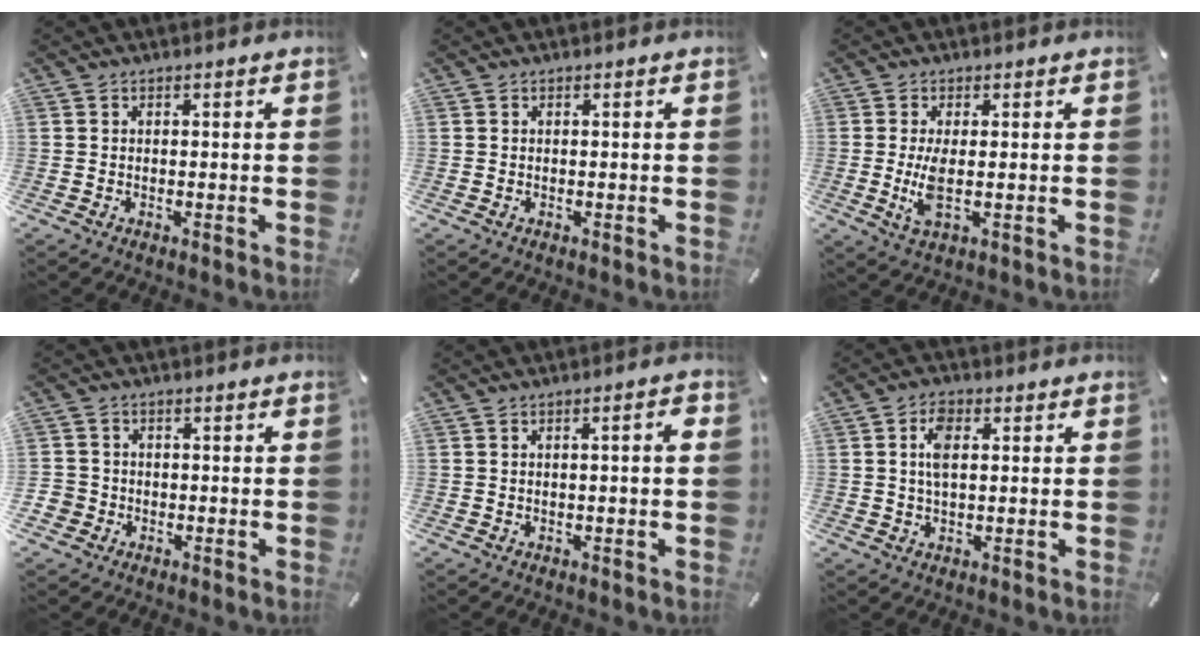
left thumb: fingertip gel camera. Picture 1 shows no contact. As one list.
[{"total": 0.0}, {"total": 5.9, "force": [-0.1, 1.9, 5.6], "torque": [-0.127, -0.014, -0.004]}, {"total": 3.4, "force": [-1.3, 3.1, 0.6], "torque": [-0.015, 0.004, -0.027]}, {"total": 2.8, "force": [0.2, 0.3, 2.8], "torque": [-0.049, 0.003, 0.000]}, {"total": 5.2, "force": [1.2, 2.9, 4.2], "torque": [-0.089, 0.004, 0.015]}]